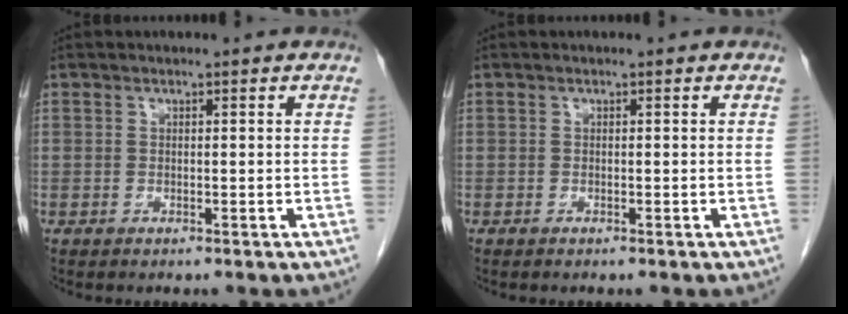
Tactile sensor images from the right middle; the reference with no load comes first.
{"total": 0.0}